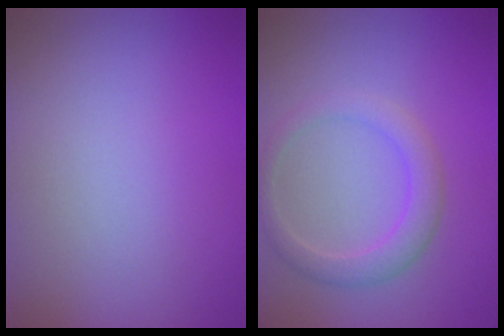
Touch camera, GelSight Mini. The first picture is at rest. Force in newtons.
{"total": 2.6, "press": 2.6, "slide": 0.3}